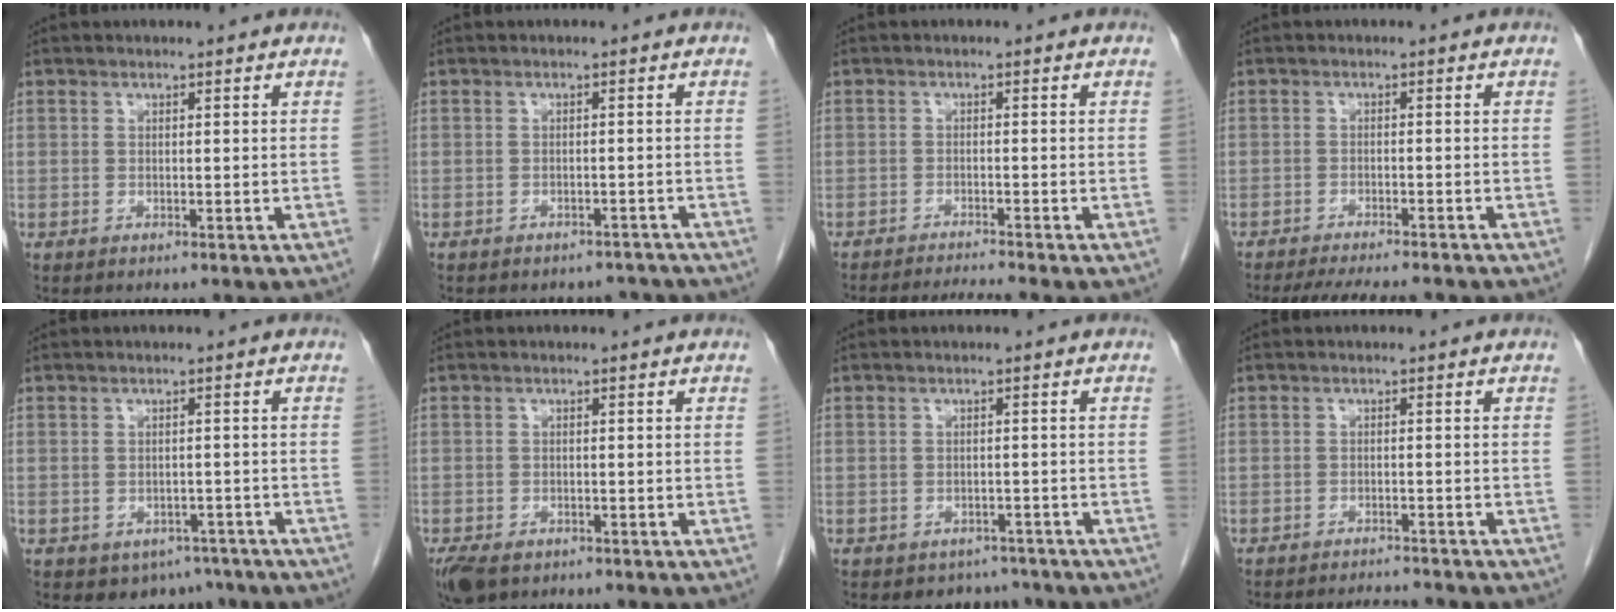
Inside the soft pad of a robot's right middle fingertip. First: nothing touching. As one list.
[{"total": 6.3, "force": [-5.7, 2.5, 0.7], "torque": [-0.006, 0.009, -0.061]}, {"total": 4.6, "force": [-4.1, -1.9, 0.9], "torque": [-0.016, -0.012, -0.069]}, {"total": 10.2, "force": [-9.1, 1.4, 4.4], "torque": [-0.062, -0.012, -0.125]}, {"total": 4.2, "force": [-2.9, 2.9, 1.1], "torque": [-0.002, 0.007, -0.034]}, {"total": 5.3, "force": [-3.4, 3.2, 2.4], "torque": [-0.048, -0.008, -0.053]}, {"total": 3.3, "force": [-2.8, 1.8, -0.3], "torque": [0.006, 0.010, -0.037]}, {"total": 4.7, "force": [-4.7, 0.2, 0.8], "torque": [-0.011, -0.009, -0.070]}]